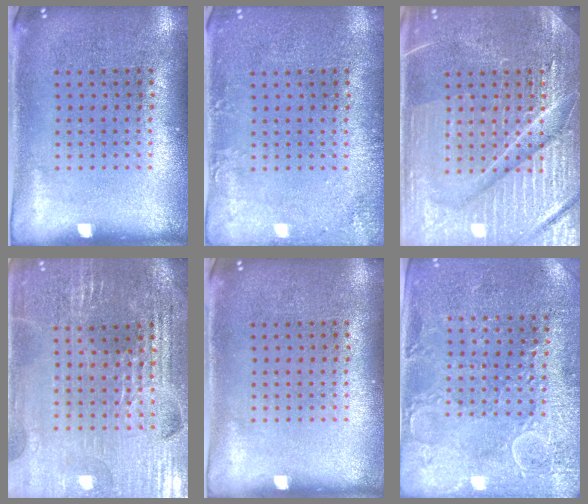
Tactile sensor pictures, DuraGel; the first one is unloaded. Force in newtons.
{"total": 1.6, "press": 1.6, "slide": 0.1}
{"total": 5.2, "press": 5.1, "slide": 0.7}
{"total": 3.2, "press": 3.2, "slide": 0.4}
{"total": 0.0}
{"total": 2.7, "press": 2.6, "slide": 0.7}